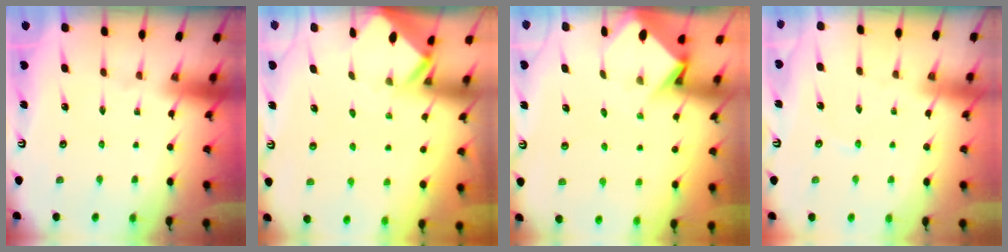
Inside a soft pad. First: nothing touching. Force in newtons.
{"total": 2.8, "press": 2.8, "slide": 0.2}
{"total": 3.5, "press": 3.5, "slide": 0.2}
{"total": 1.5, "press": 1.4, "slide": 0.4}